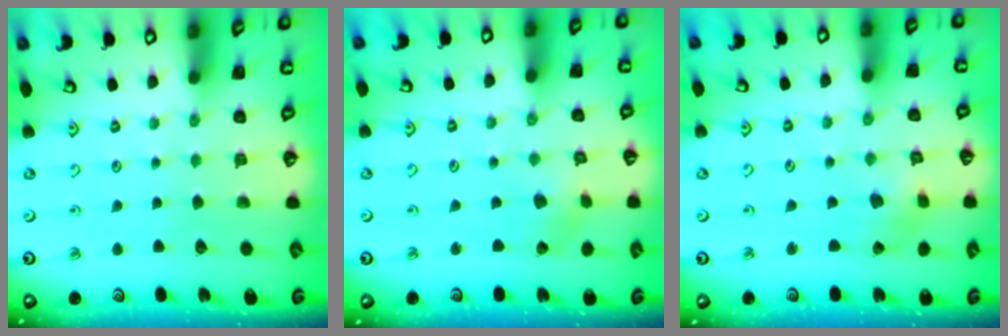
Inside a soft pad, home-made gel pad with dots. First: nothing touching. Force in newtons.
{"total": 1.7, "press": 1.7, "slide": 0.2}
{"total": 2.7, "press": 2.7, "slide": 0.4}